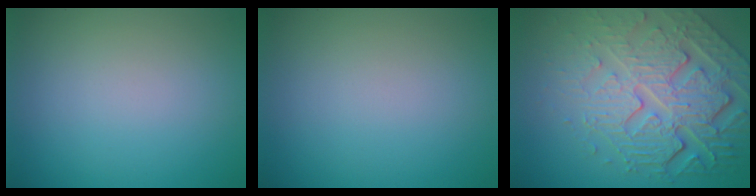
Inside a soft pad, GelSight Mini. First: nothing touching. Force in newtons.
{"total": 0.0}
{"total": 8.5, "press": 5.9, "slide": 6.2}